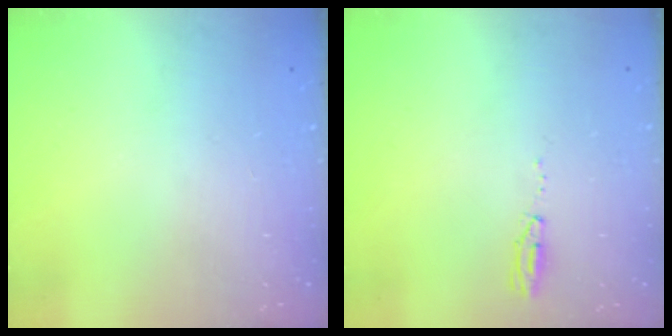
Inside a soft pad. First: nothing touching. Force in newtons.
{"total": 3.5, "press": 2.9, "slide": 2.0}